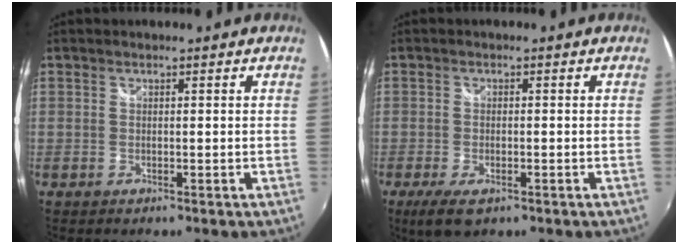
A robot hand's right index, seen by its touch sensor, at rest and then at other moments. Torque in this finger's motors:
{"motor_torque": [0.42, -0.23, 0.20, 0.03]}